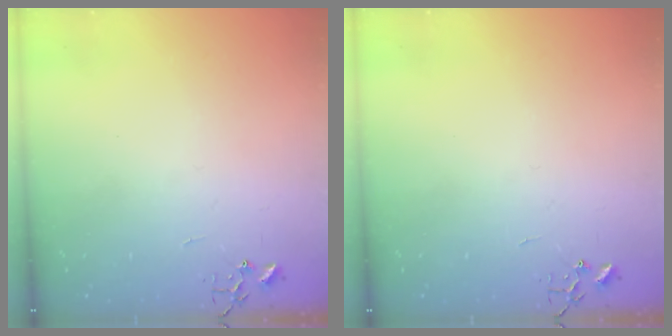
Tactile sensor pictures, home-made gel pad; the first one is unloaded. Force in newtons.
{"total": 0.0}